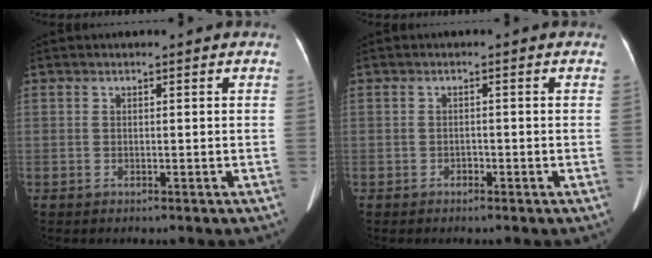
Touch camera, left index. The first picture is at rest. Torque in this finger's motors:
{"motor_torque": [-0.02, -0.01, -0.05, -0.01]}